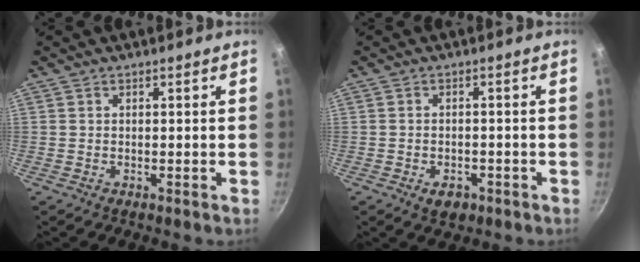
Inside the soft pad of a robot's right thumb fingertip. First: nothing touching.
{"total": 3.7, "force": [-1.9, 2.4, 2.2], "torque": [-0.029, 0.014, -0.020]}